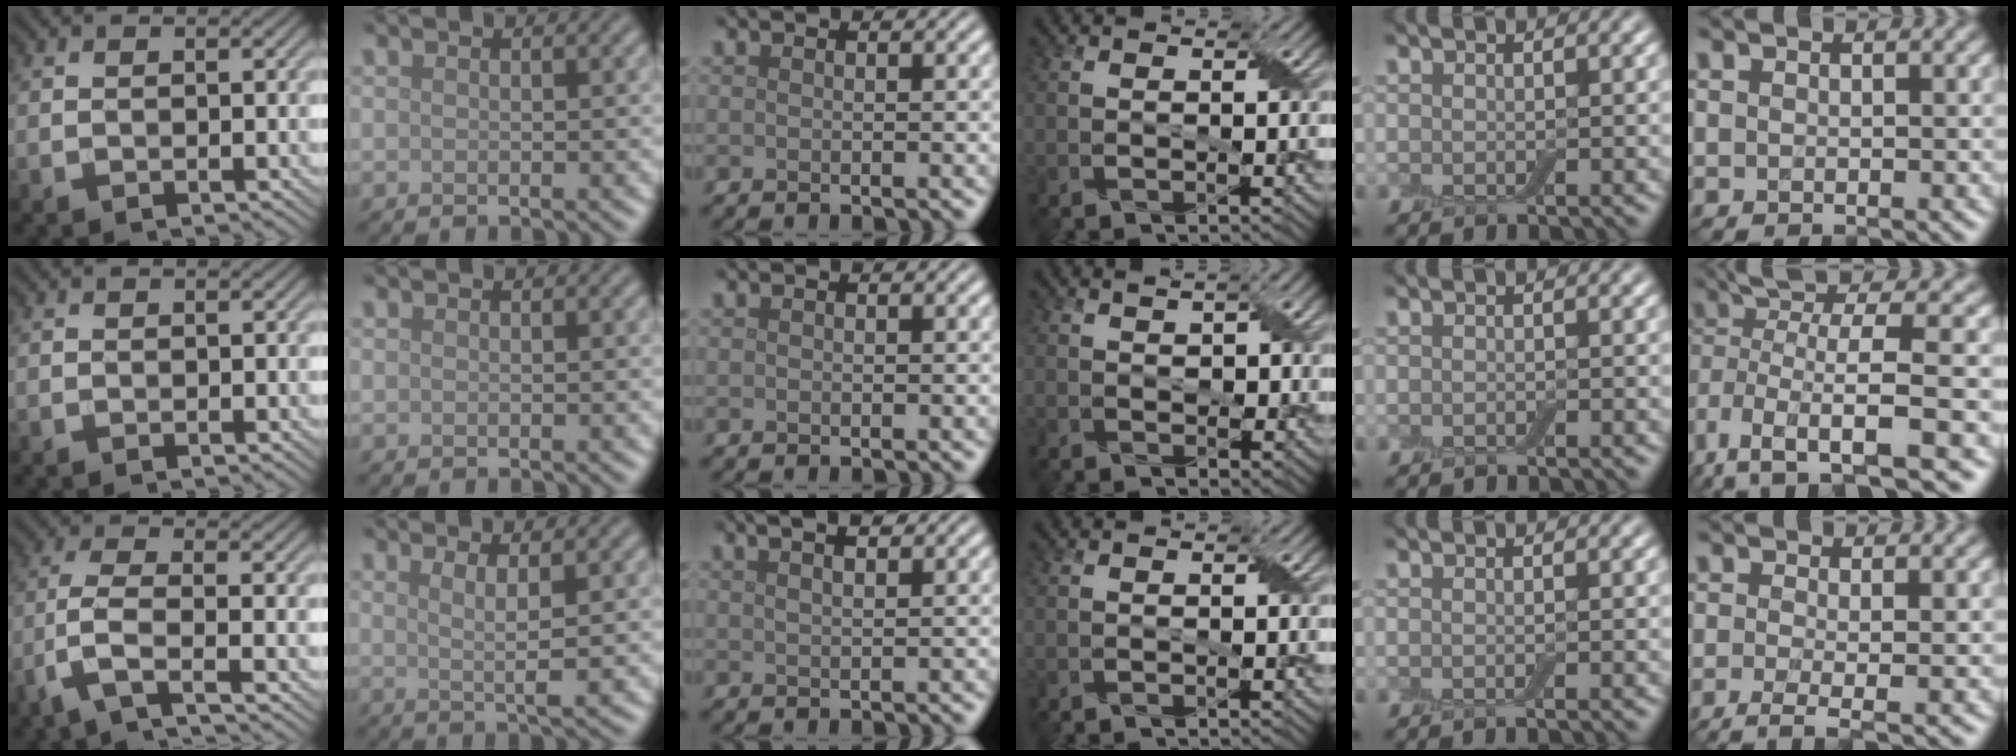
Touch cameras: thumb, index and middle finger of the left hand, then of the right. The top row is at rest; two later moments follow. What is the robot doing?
{"motion": "peel", "object": "bubble wrap"}